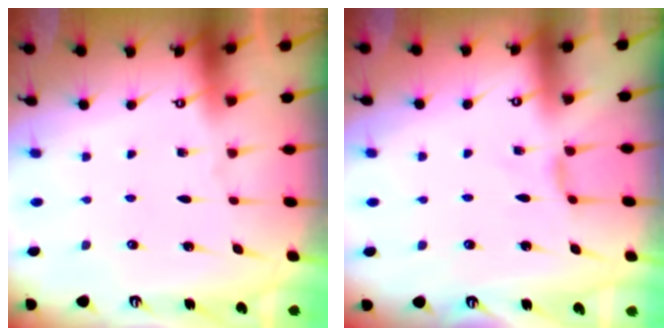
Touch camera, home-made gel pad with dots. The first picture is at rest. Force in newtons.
{"total": 1.3, "press": 1.2, "slide": 0.3}